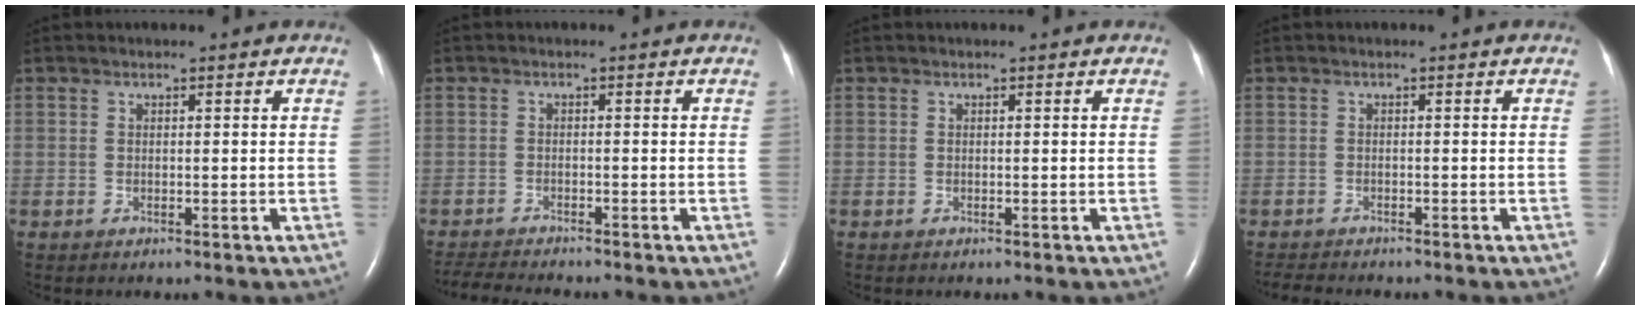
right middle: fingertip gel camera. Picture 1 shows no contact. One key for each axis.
{"total": 5.5, "fx": -5.3, "fy": -0.1, "fz": 1.7, "tx": -0.031, "ty": -0.018, "tz": -0.086}
{"total": 0.0}
{"total": 3.9, "fx": -3.6, "fy": 0.6, "fz": 1.4, "tx": -0.022, "ty": -0.011, "tz": -0.055}